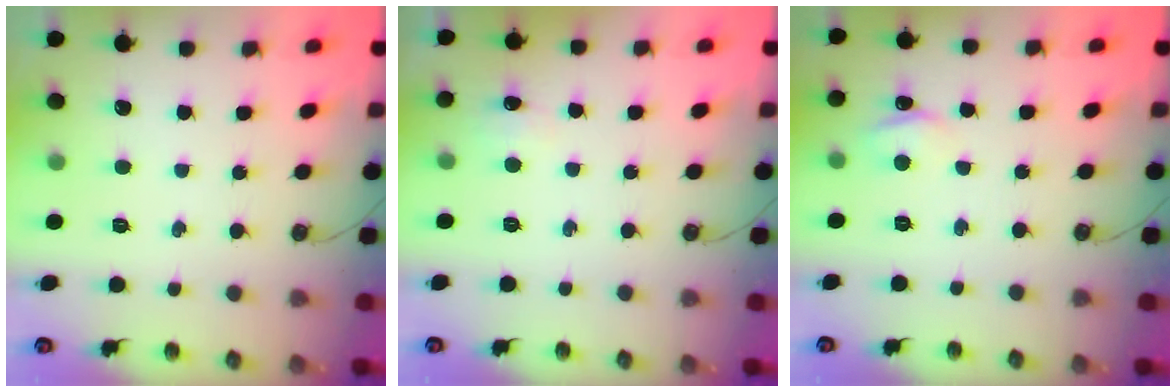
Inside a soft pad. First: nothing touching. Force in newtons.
{"total": 5.9, "press": 5.8, "slide": 0.8}
{"total": 2.8, "press": 2.7, "slide": 0.4}